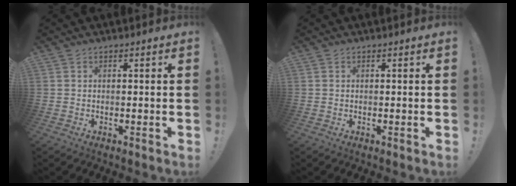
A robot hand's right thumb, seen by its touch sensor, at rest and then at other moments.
{"total": 0.0}